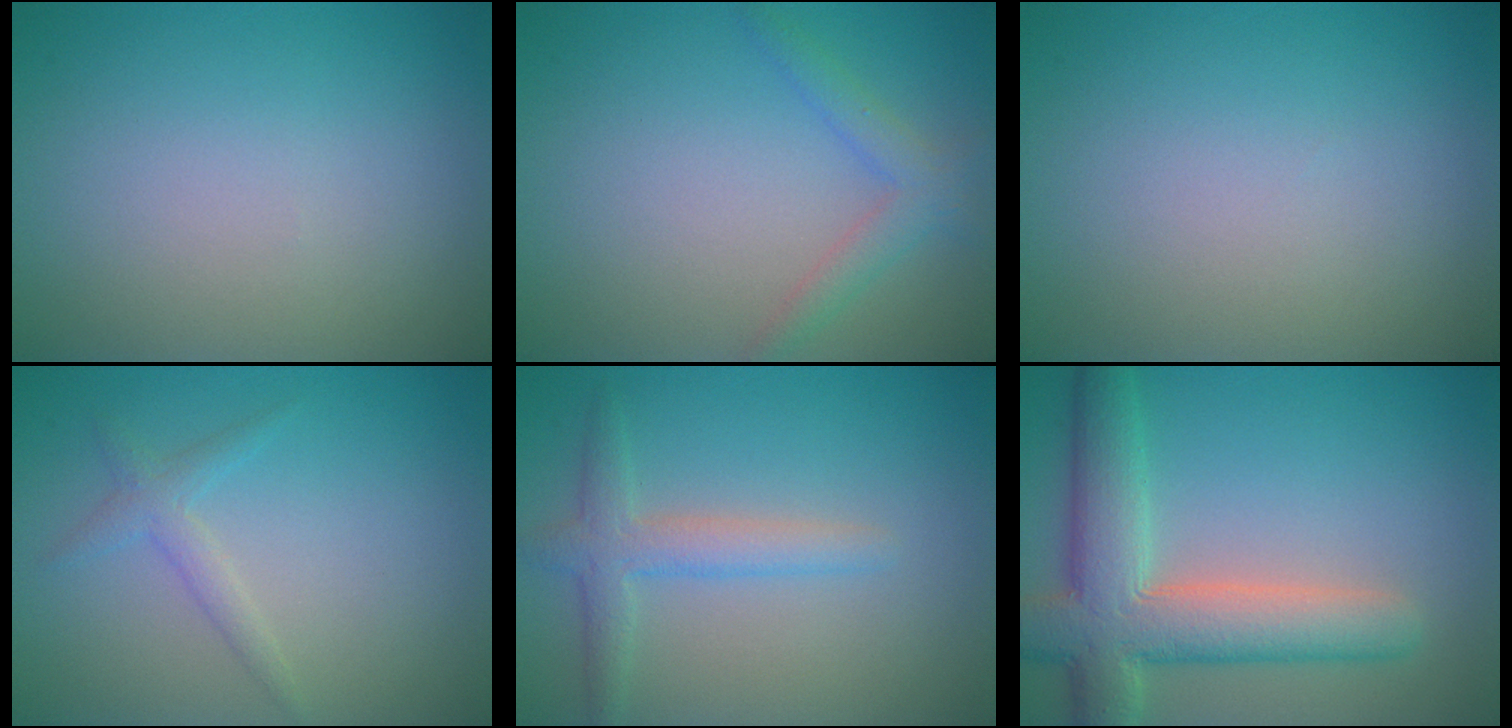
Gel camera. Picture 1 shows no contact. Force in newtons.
{"total": 2.2, "press": 2.2, "slide": 0.1}
{"total": 0.0}
{"total": 1.6, "press": 1.6, "slide": 0.1}
{"total": 2.8, "press": 2.8, "slide": 0.1}
{"total": 8.0, "press": 8.0, "slide": 0.5}